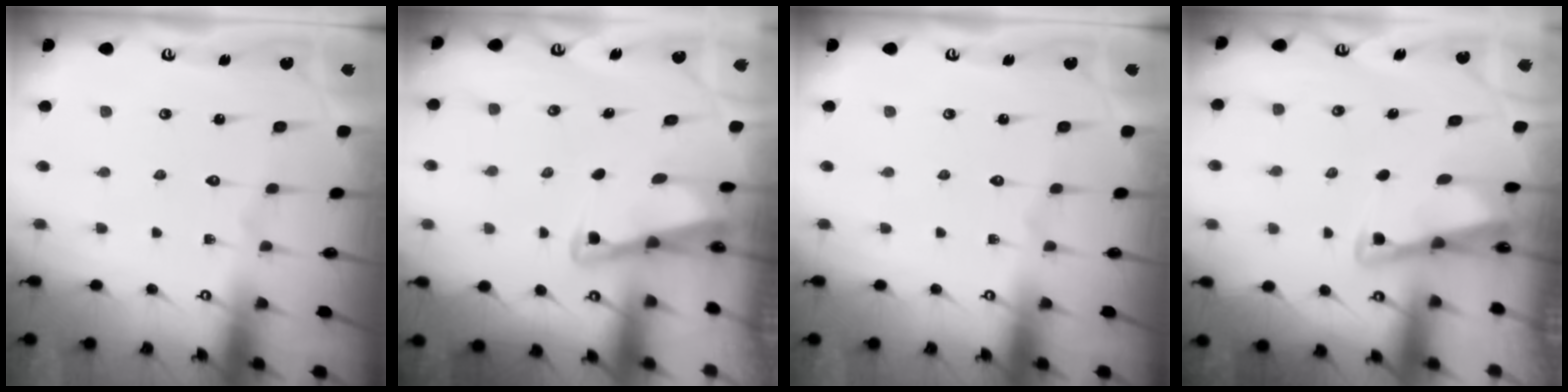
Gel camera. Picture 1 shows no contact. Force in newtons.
{"total": 3.0, "press": 2.9, "slide": 0.4}
{"total": 0.0}
{"total": 2.9, "press": 2.9, "slide": 0.4}